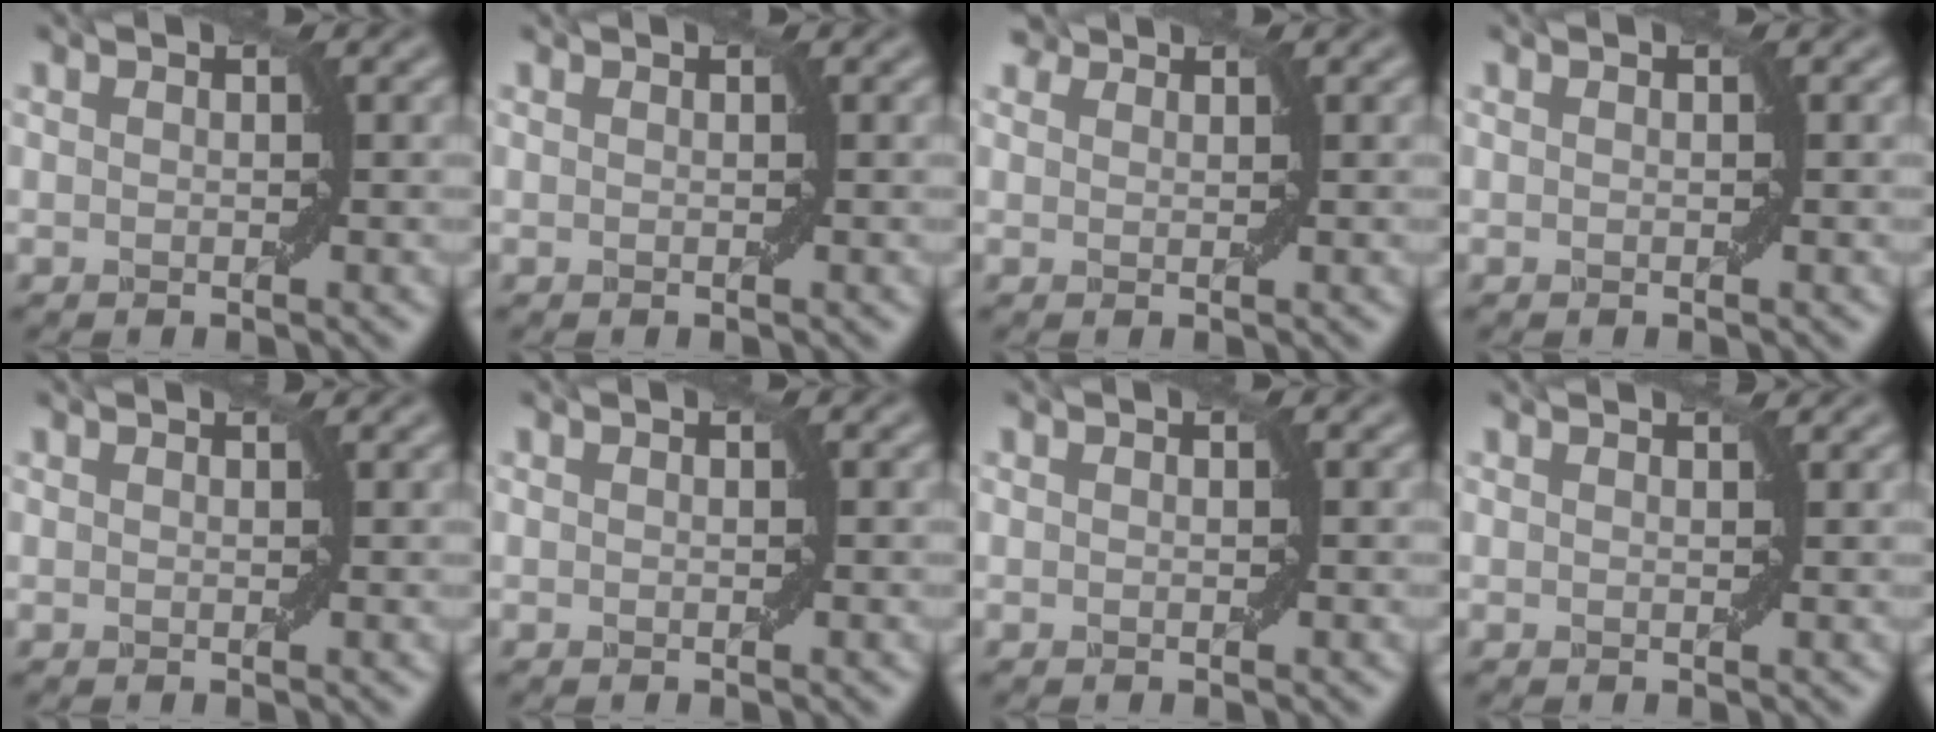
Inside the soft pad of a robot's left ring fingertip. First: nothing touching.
{"total": 0.0}
{"total": 1.7, "force": [1.5, 0.7, 0.4], "torque": [-0.007, -0.003, 0.022]}
{"total": 0.0}
{"total": 0.7, "force": [0.6, 0.0, 0.2], "torque": [-0.004, 0.001, 0.010]}
{"total": 0.0}
{"total": 0.0}
{"total": 1.0, "force": [1.0, 0.0, 0.3], "torque": [-0.008, -0.001, 0.013]}